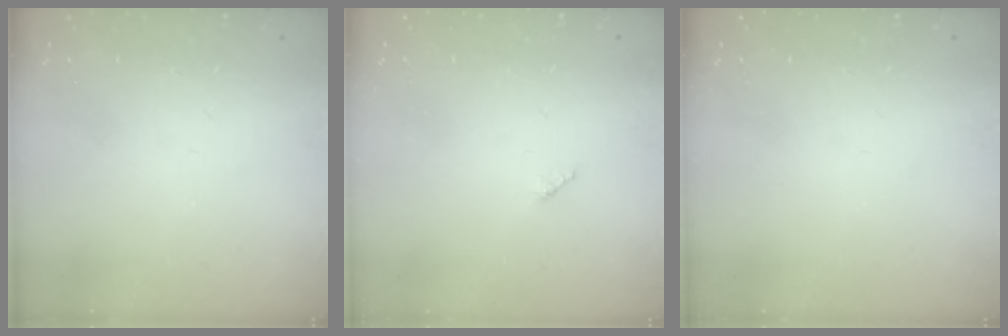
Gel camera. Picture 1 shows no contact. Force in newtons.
{"total": 2.5, "press": 2.5, "slide": 0.3}
{"total": 0.0}